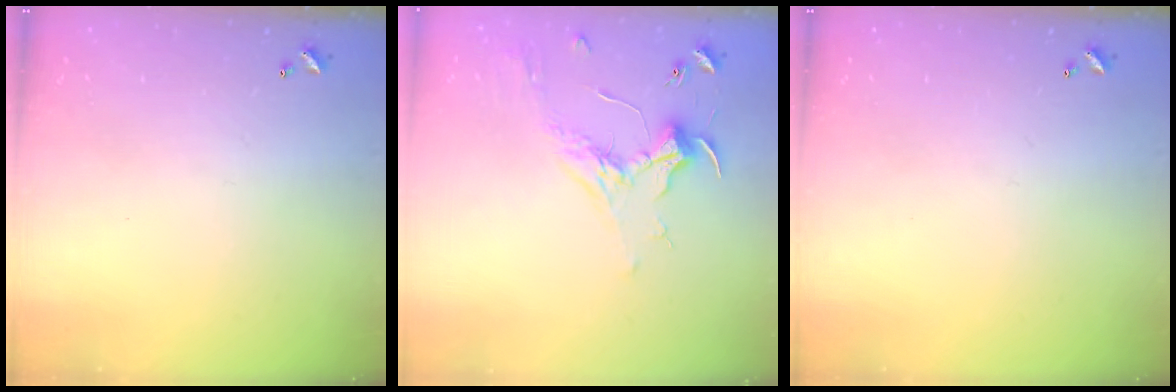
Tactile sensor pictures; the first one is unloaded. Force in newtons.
{"total": 1.8, "press": 1.6, "slide": 0.8}
{"total": 0.0}